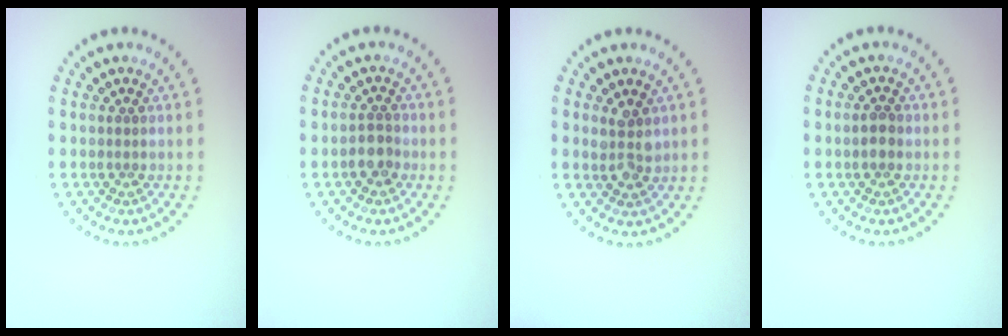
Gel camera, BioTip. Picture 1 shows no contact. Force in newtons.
{"total": 1.8, "press": 1.6, "slide": 0.7}
{"total": 2.4, "press": 2.2, "slide": 0.9}
{"total": 1.5, "press": 1.5, "slide": 0.0}